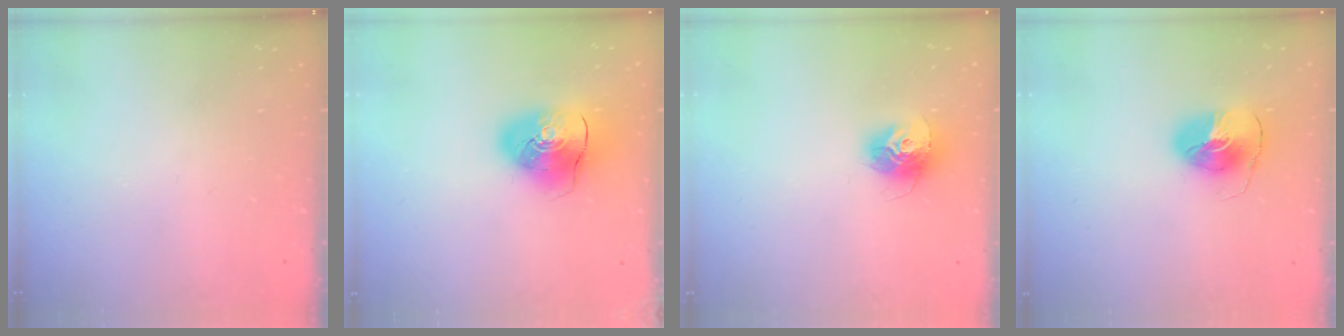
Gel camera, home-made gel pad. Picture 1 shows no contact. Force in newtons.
{"total": 12.5, "press": 12.3, "slide": 2.1}
{"total": 12.6, "press": 12.6, "slide": 1.1}
{"total": 8.7, "press": 8.7, "slide": 1.1}